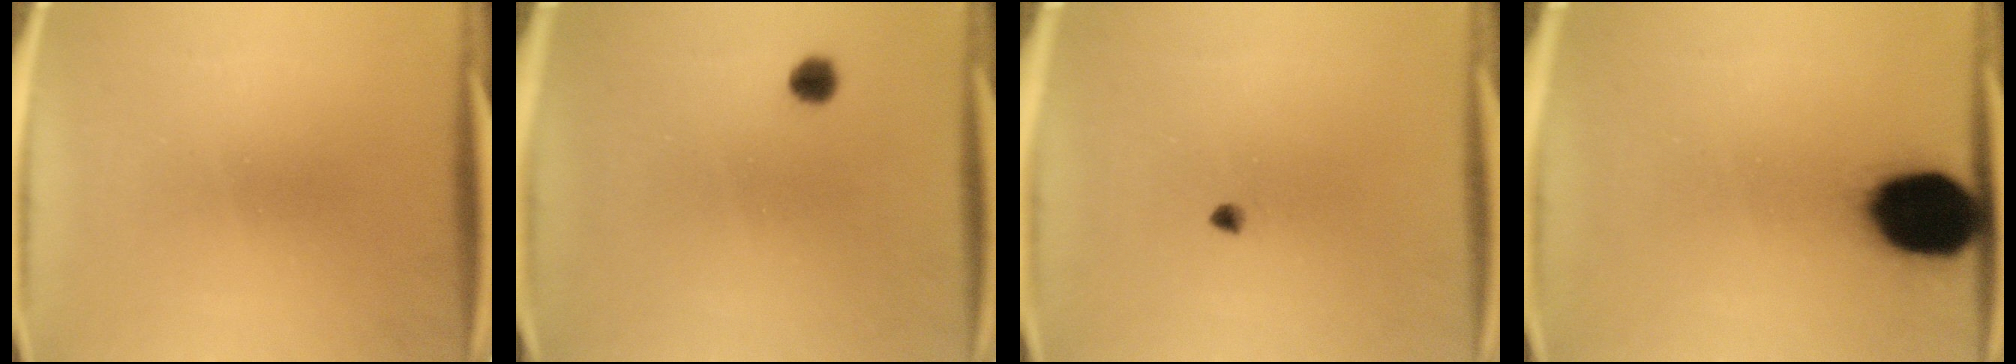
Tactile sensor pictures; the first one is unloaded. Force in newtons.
{"total": 2.3}
{"total": 1.1}
{"total": 18.8}